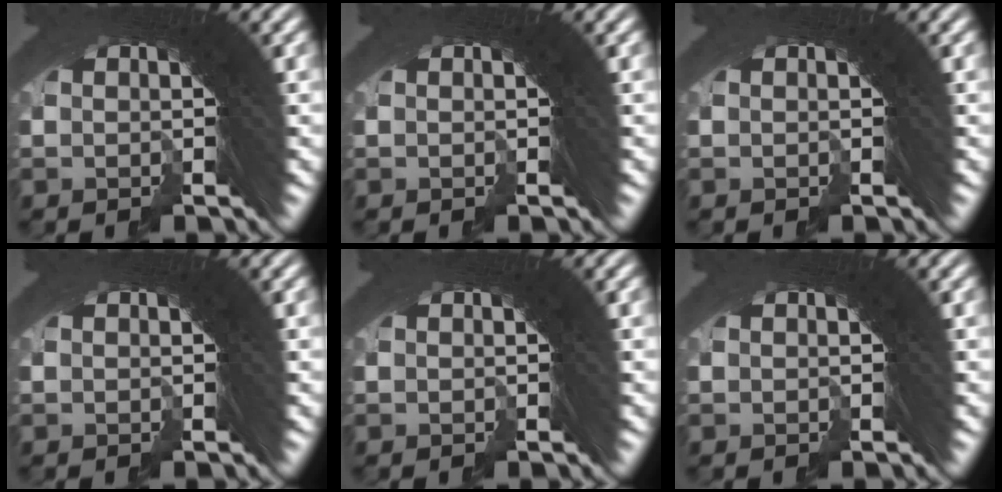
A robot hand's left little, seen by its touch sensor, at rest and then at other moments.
{"total": 0.0}
{"total": 0.0}
{"total": 0.0}
{"total": 0.0}
{"total": 0.0}